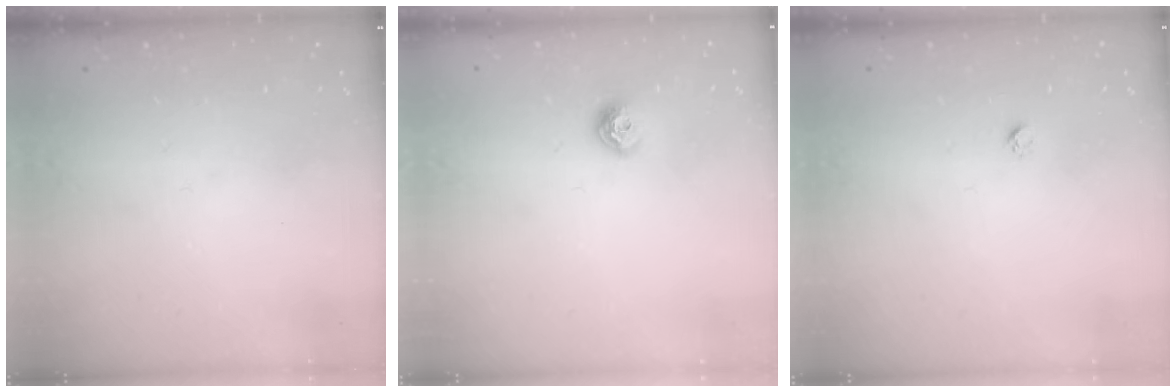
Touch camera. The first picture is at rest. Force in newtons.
{"total": 8.0, "press": 8.0, "slide": 1.0}
{"total": 1.9, "press": 1.9, "slide": 0.1}